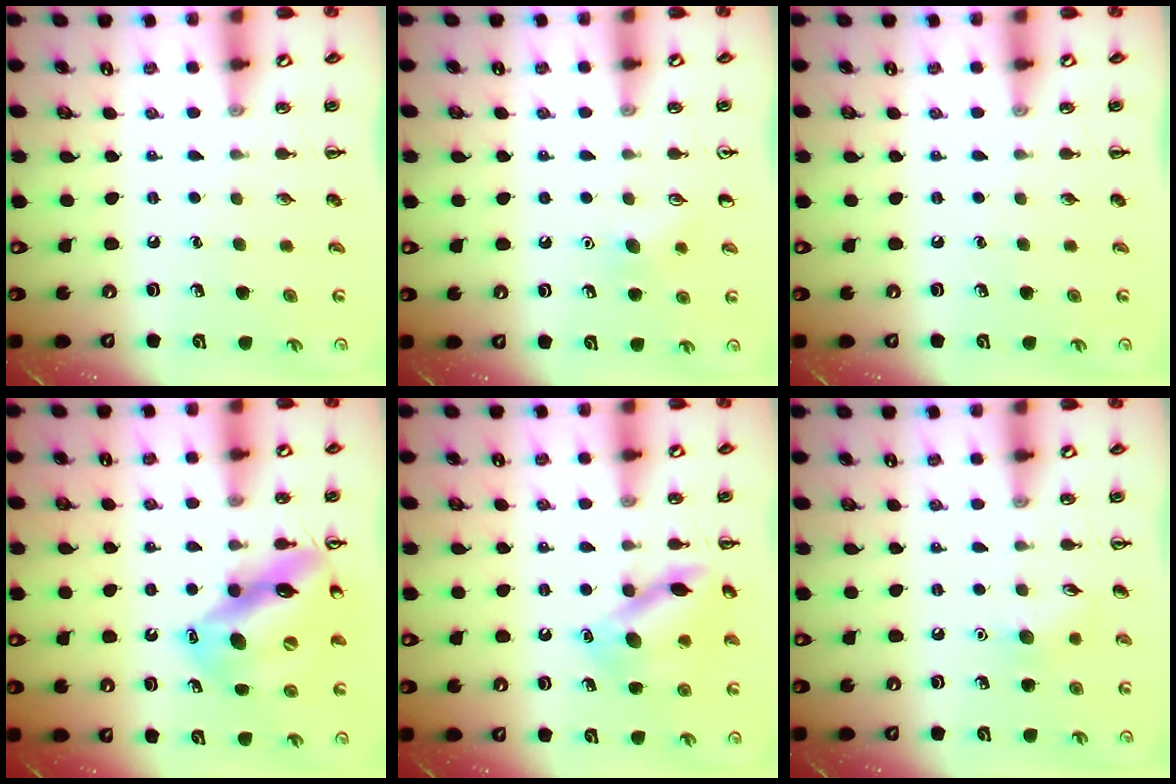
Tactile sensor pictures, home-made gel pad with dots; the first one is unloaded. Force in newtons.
{"total": 6.5, "press": 6.3, "slide": 1.5}
{"total": 0.0}
{"total": 17.3, "press": 17.1, "slide": 3.1}
{"total": 13.2, "press": 13.2, "slide": 1.0}
{"total": 7.0, "press": 6.8, "slide": 1.6}